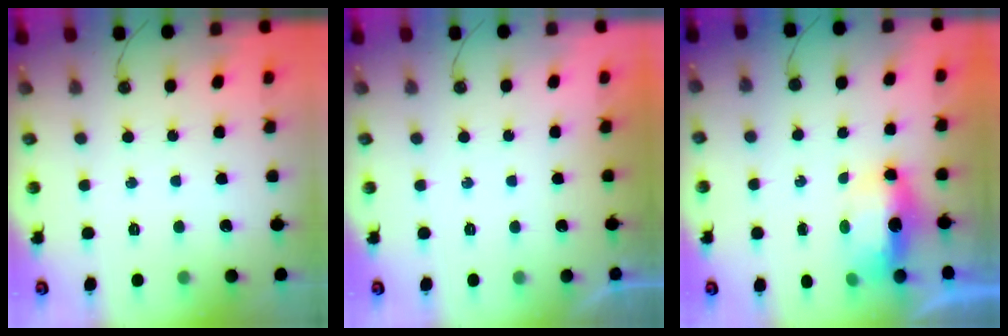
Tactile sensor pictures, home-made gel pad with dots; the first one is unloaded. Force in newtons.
{"total": 0.0}
{"total": 14.9, "press": 8.9, "slide": 11.9}